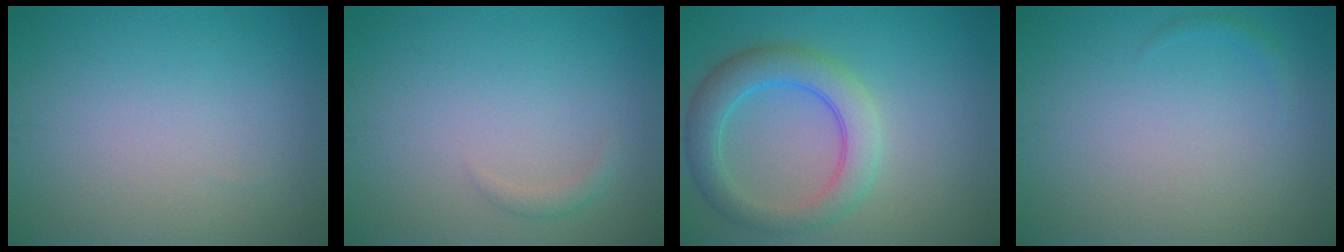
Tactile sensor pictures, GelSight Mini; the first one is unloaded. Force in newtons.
{"total": 0.9, "press": 0.9, "slide": 0.1}
{"total": 5.1, "press": 5.1, "slide": 0.1}
{"total": 0.6, "press": 0.6, "slide": 0.1}